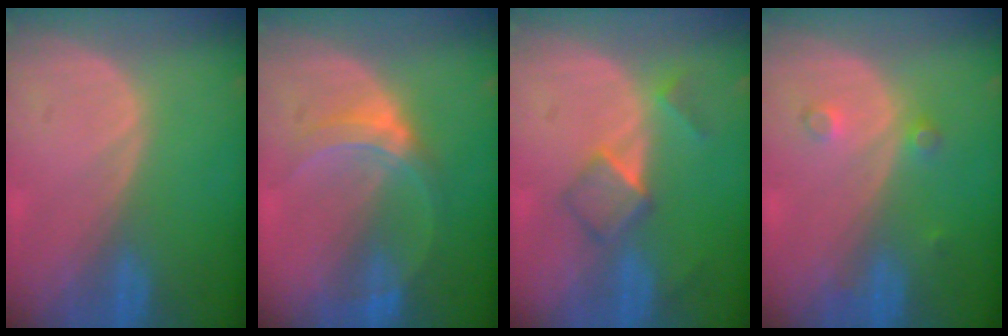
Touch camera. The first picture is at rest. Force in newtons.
{"total": 5.2, "press": 5.1, "slide": 0.9}
{"total": 5.2, "press": 4.5, "slide": 2.5}
{"total": 2.5, "press": 2.1, "slide": 1.3}